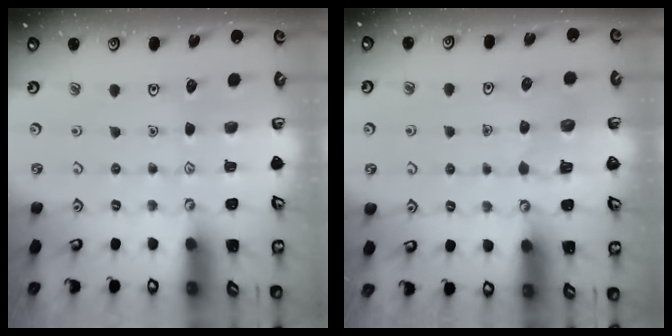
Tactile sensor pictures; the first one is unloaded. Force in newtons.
{"total": 4.1, "press": 4.1, "slide": 0.4}